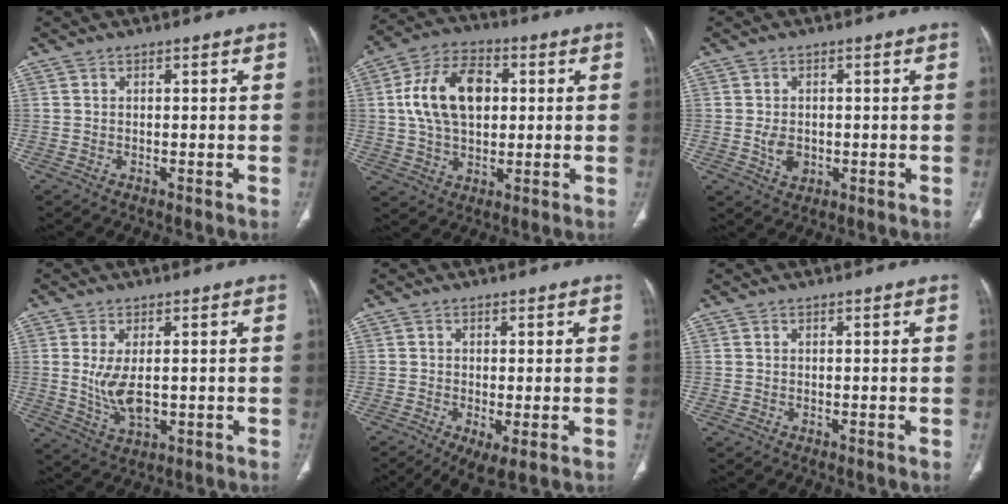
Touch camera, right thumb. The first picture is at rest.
{"total": 14.6, "force": [2.3, 9.4, 10.9], "torque": [-0.178, 0.011, 0.036]}
{"total": 0.6, "force": [-0.3, 0.3, 0.5], "torque": [-0.008, -0.002, -0.006]}
{"total": 6.8, "force": [0.2, 3.3, 5.9], "torque": [-0.119, -0.012, 0.016]}
{"total": 6.9, "force": [-2.7, 2.6, 5.8], "torque": [-0.109, -0.015, -0.044]}
{"total": 0.0}